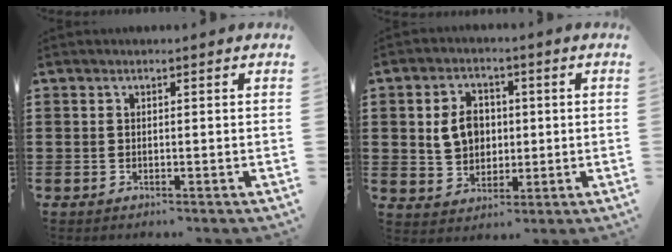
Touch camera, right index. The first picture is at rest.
{"total": 6.3, "force": [0.8, 5.0, 3.8], "torque": [-0.088, 0.010, 0.009]}